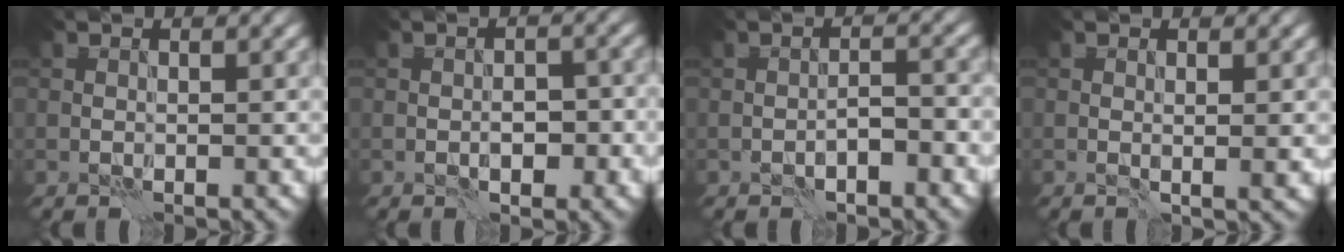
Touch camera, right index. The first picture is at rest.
{"total": 2.8, "force": [-0.9, 1.4, 2.3], "torque": [-0.027, 0.007, -0.013]}
{"total": 2.2, "force": [-1.1, 0.7, 1.7], "torque": [-0.026, 0.008, -0.021]}
{"total": 1.3, "force": [0.1, 0.1, 1.3], "torque": [-0.019, -0.003, 0.000]}